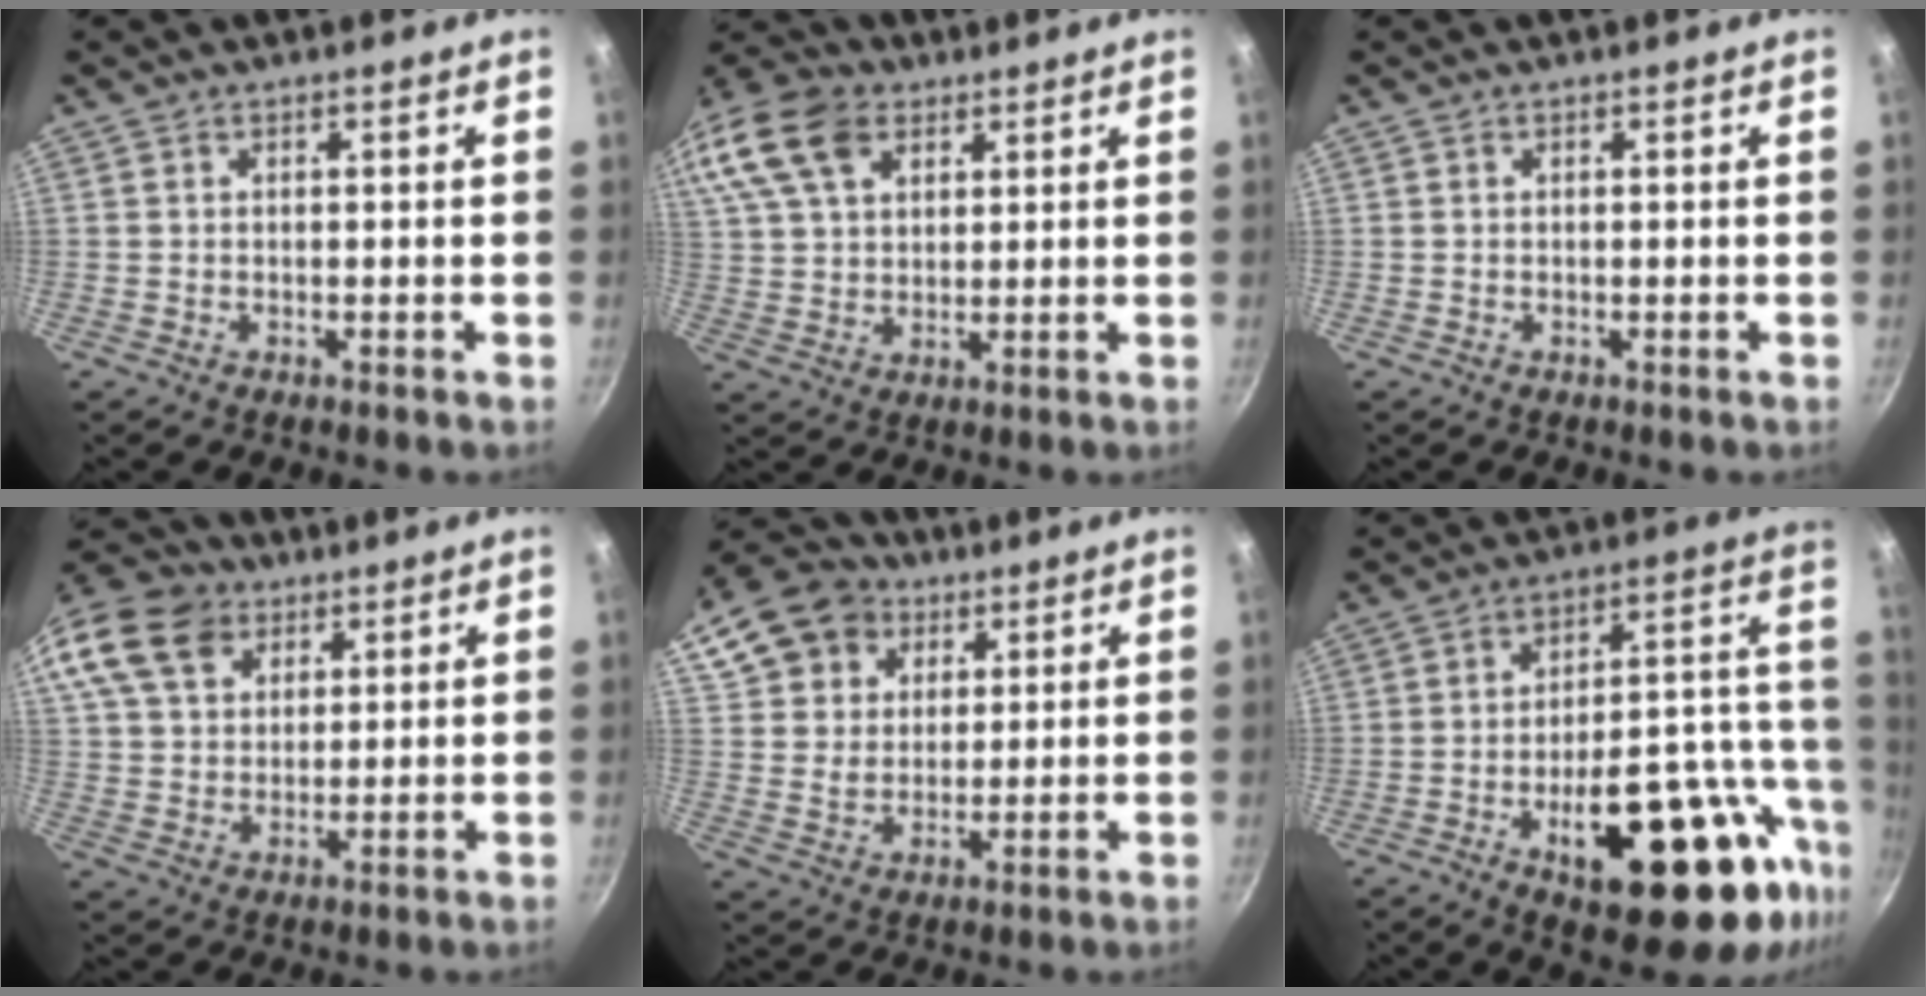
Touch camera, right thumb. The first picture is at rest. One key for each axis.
{"total": 19.7, "fx": 9.3, "fy": 13.2, "fz": 11.3, "tx": -0.258, "ty": 0.031, "tz": 0.171}
{"total": 0.0}
{"total": 18.0, "fx": 10.0, "fy": 12.7, "fz": 7.9, "tx": -0.169, "ty": 0.012, "tz": 0.181}
{"total": 14.8, "fx": 7.3, "fy": 11.5, "fz": 6.0, "tx": -0.104, "ty": 0.008, "tz": 0.126}
{"total": 25.5, "fx": -9.0, "fy": 10.9, "fz": 21.2, "tx": -0.248, "ty": 0.038, "tz": -0.120}